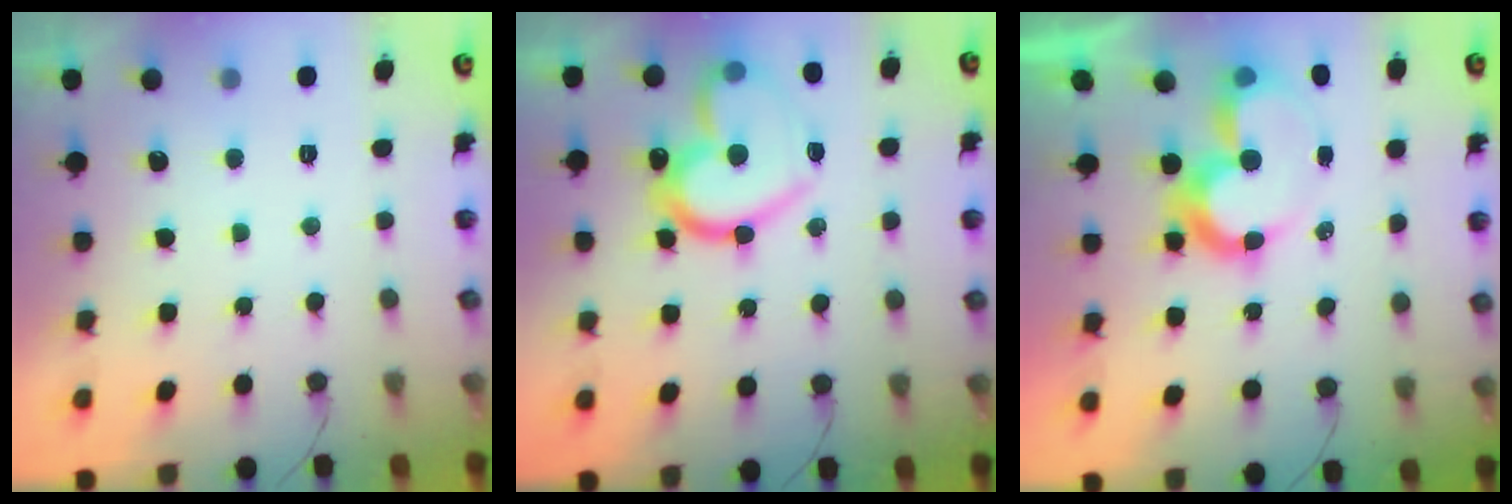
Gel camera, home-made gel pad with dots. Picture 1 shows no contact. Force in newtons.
{"total": 21.3, "press": 21.1, "slide": 2.6}
{"total": 9.8, "press": 9.3, "slide": 3.2}